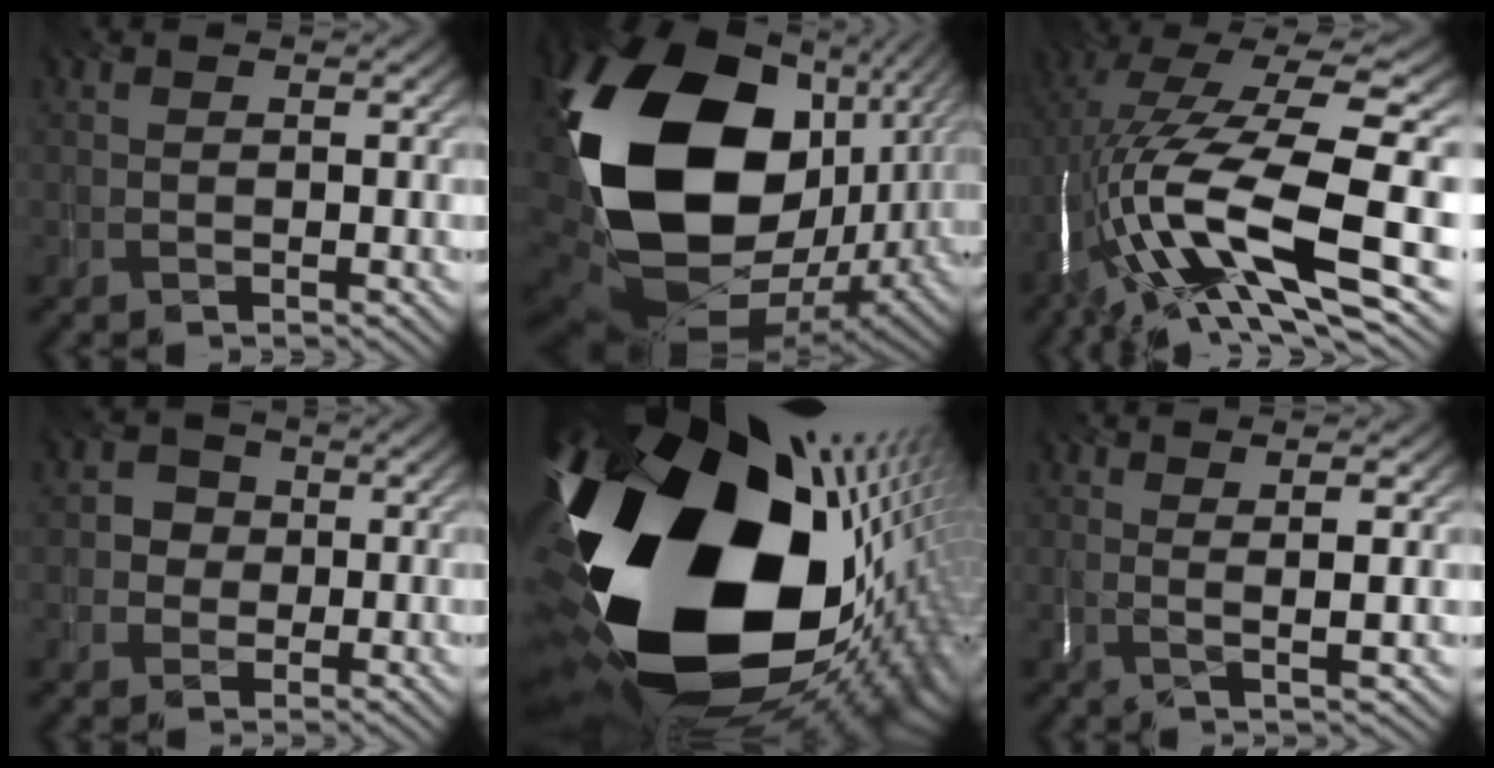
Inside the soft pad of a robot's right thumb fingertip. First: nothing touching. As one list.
[{"total": 22.0, "force": [2.4, 15.4, 15.6], "torque": [-0.409, -0.031, 0.070]}, {"total": 18.8, "force": [-4.3, 5.0, 17.6], "torque": [-0.340, -0.029, -0.064]}, {"total": 2.8, "force": [-0.1, 2.7, 1.0], "torque": [-0.026, 0.003, -0.013]}, {"total": 23.6, "force": [-1.3, 15.0, 18.2], "torque": [-0.366, -0.090, -0.008]}, {"total": 3.6, "force": [1.0, 0.1, 3.5], "torque": [-0.062, 0.003, 0.014]}]